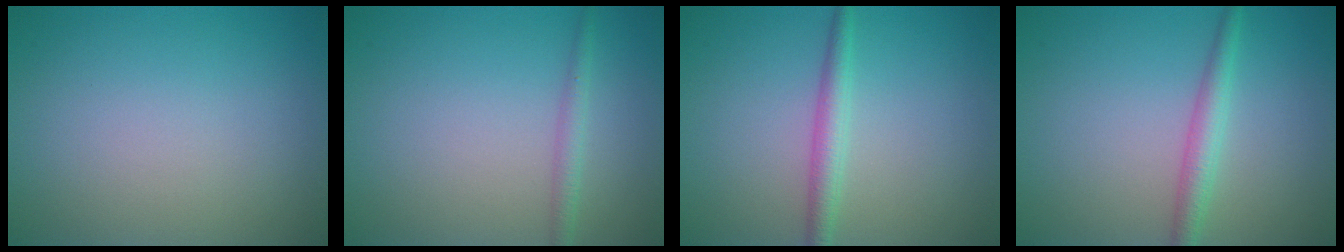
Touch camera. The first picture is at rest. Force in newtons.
{"total": 1.4, "press": 1.4, "slide": 0.1}
{"total": 2.3, "press": 2.3, "slide": 0.0}
{"total": 2.4, "press": 2.4, "slide": 0.0}